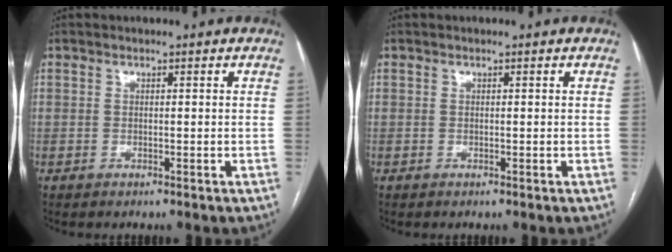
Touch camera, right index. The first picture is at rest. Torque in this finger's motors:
{"motor_torque": [0.00, 0.00, 0.00, 0.00]}